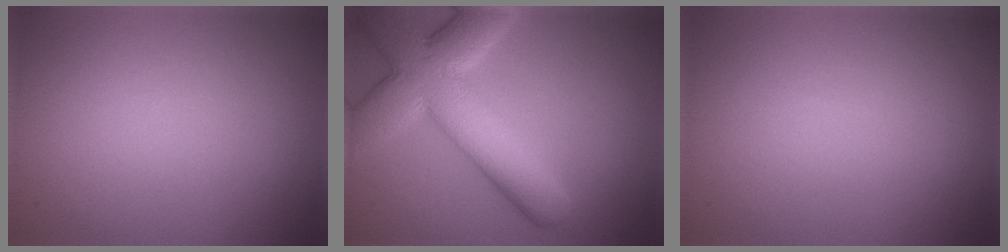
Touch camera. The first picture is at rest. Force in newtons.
{"total": 9.6, "press": 9.6, "slide": 0.8}
{"total": 0.0}